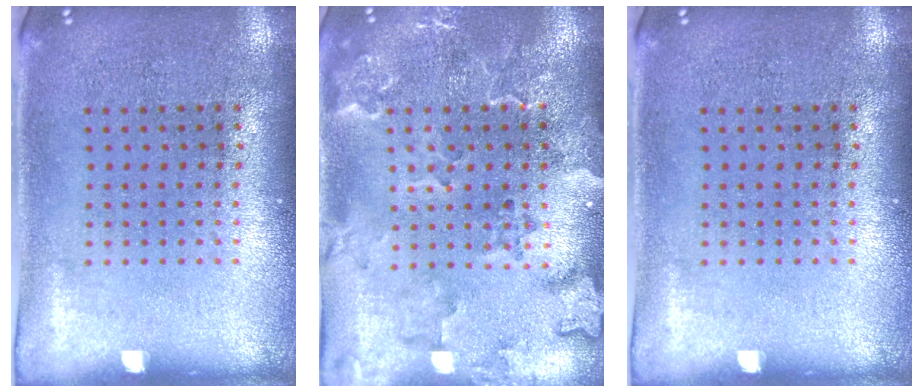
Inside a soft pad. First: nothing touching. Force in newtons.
{"total": 2.3, "press": 2.1, "slide": 0.8}
{"total": 0.0}